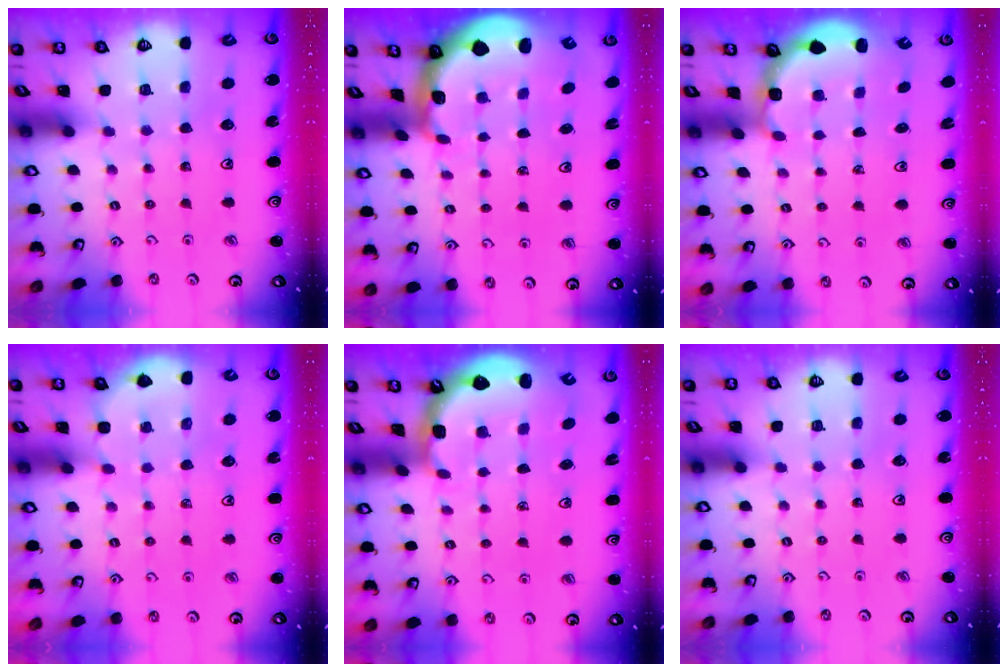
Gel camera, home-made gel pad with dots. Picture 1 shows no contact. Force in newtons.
{"total": 1.7, "press": 1.7, "slide": 0.4}
{"total": 2.7, "press": 2.3, "slide": 1.4}
{"total": 2.3, "press": 2.3, "slide": 0.2}
{"total": 2.4, "press": 1.5, "slide": 1.9}
{"total": 0.0}